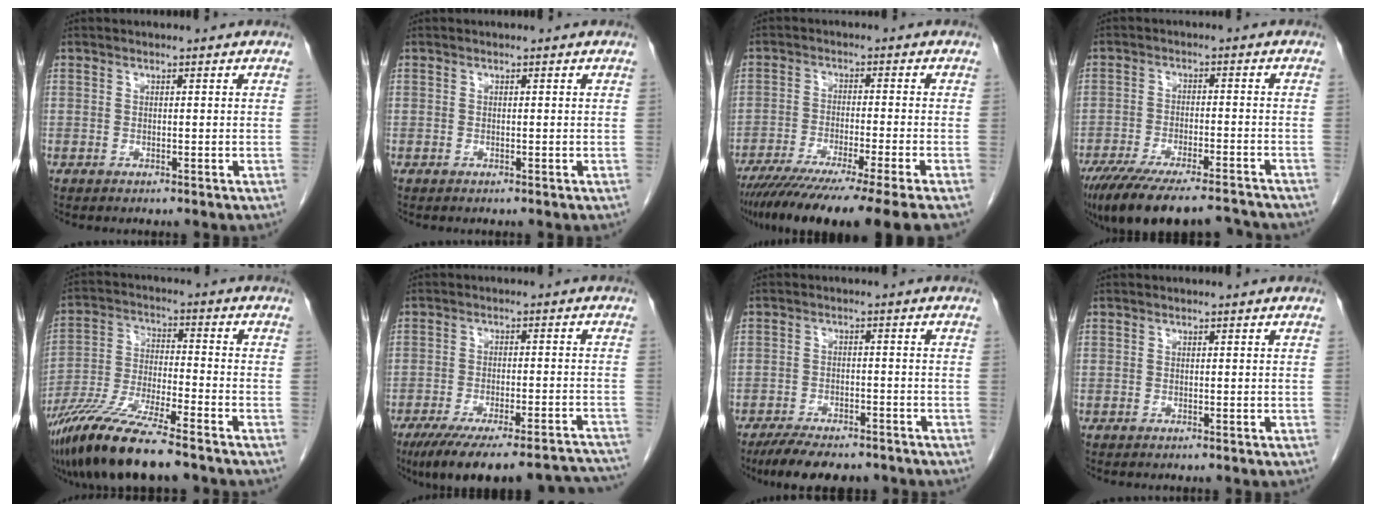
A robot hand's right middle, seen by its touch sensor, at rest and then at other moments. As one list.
[{"total": 0.0}, {"total": 16.5, "force": [-12.9, -1.3, 10.1], "torque": [-0.135, -0.052, -0.204]}, {"total": 18.1, "force": [-15.6, 3.4, 8.6], "torque": [-0.153, -0.025, -0.229]}, {"total": 14.0, "force": [-10.6, 1.2, 9.1], "torque": [-0.188, -0.035, -0.194]}, {"total": 22.3, "force": [-20.0, 3.0, 9.5], "torque": [-0.094, -0.008, -0.261]}, {"total": 9.9, "force": [-8.2, 3.2, 4.5], "torque": [-0.067, -0.007, -0.123]}, {"total": 0.0}]